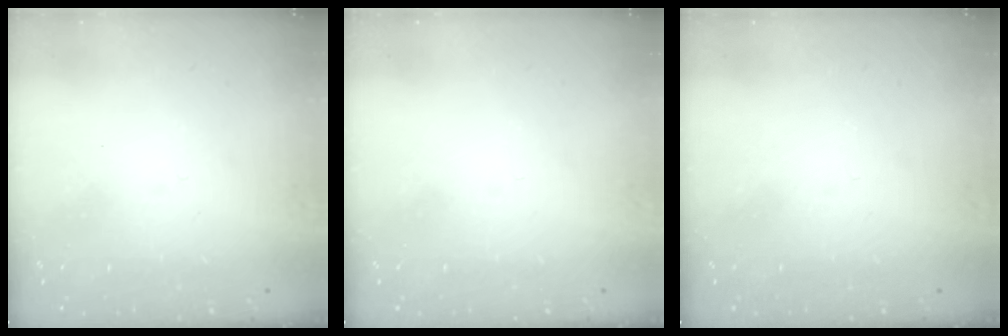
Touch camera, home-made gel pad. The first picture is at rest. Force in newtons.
{"total": 0.0}
{"total": 0.0}